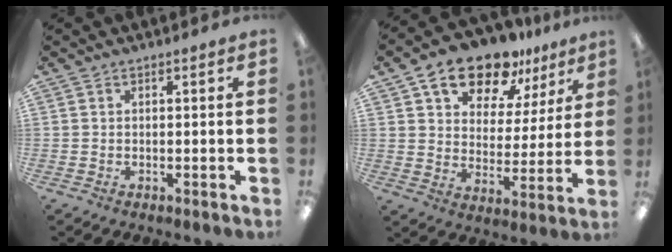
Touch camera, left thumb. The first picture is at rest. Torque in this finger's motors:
{"motor_torque": [0.33, 0.41, 1.66, -1.12, 0.19]}